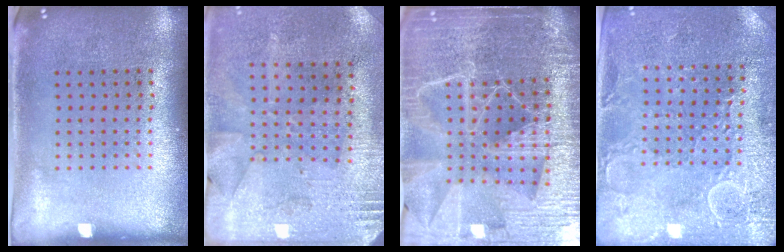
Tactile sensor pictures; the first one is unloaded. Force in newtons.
{"total": 2.8, "press": 2.2, "slide": 1.7}
{"total": 6.2, "press": 5.4, "slide": 3.0}
{"total": 2.9, "press": 2.8, "slide": 0.4}